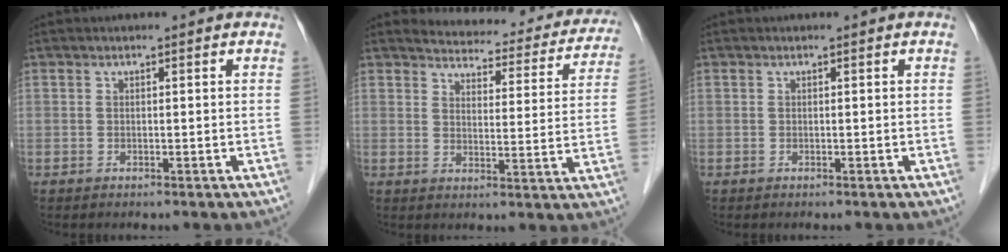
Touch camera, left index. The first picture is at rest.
{"total": 17.2, "force": [15.9, 4.9, 4.2], "torque": [-0.025, -0.032, 0.167]}
{"total": 0.0}